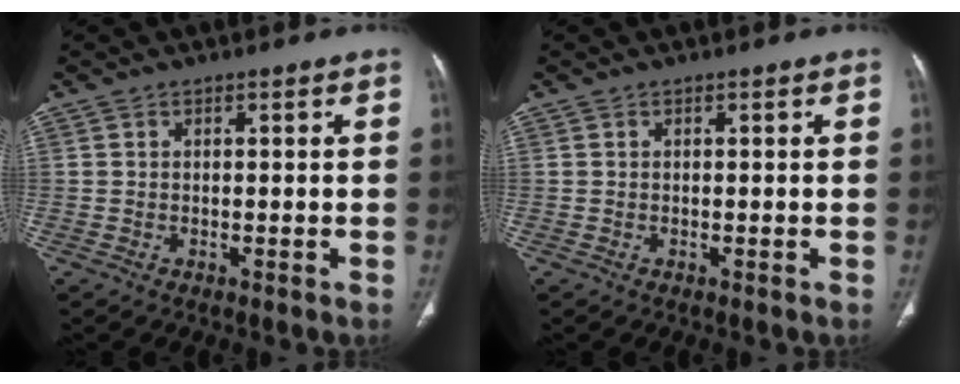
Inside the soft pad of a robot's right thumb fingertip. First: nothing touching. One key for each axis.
{"total": 0.0}